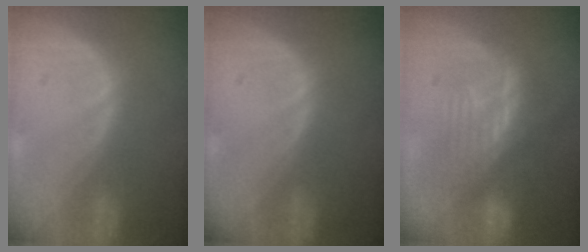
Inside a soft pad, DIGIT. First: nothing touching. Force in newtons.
{"total": 0.0}
{"total": 9.2, "press": 8.7, "slide": 3.2}